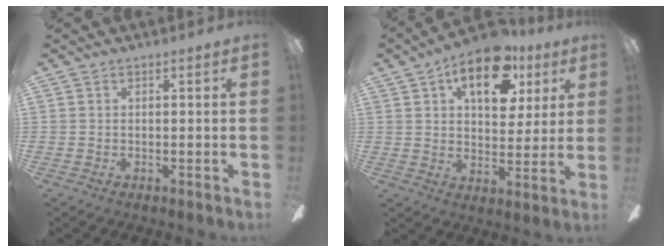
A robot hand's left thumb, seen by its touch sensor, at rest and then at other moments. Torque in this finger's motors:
{"motor_torque": [0.42, 0.43, 1.39, -1.38, 0.10]}